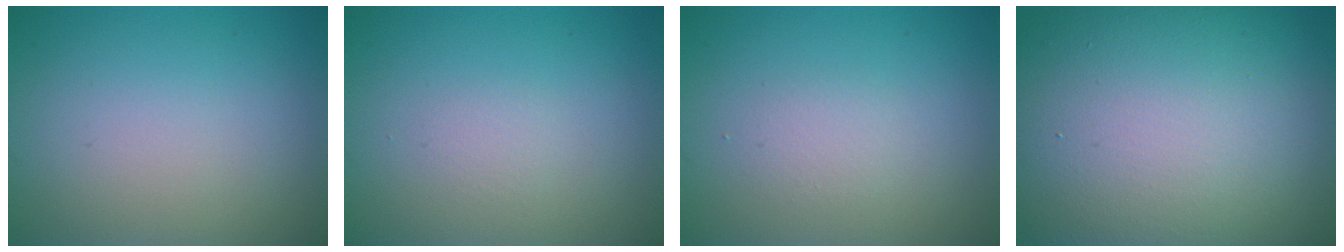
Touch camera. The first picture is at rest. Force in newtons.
{"total": 0.0}
{"total": 1.2, "press": 1.2, "slide": 0.0}
{"total": 19.0, "press": 18.9, "slide": 1.1}